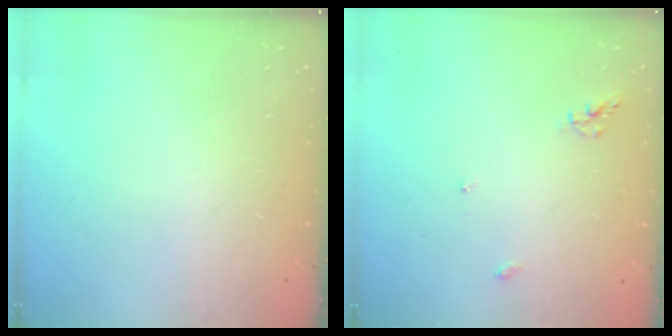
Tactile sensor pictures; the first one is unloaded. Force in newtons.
{"total": 5.4, "press": 5.4, "slide": 0.0}